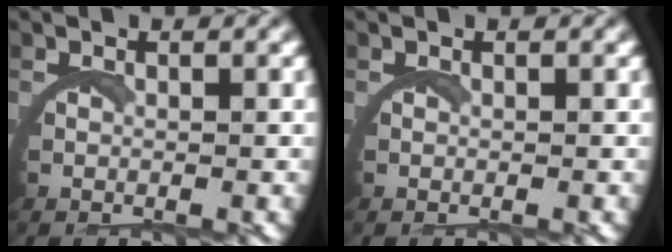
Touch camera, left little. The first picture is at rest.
{"total": 0.0}